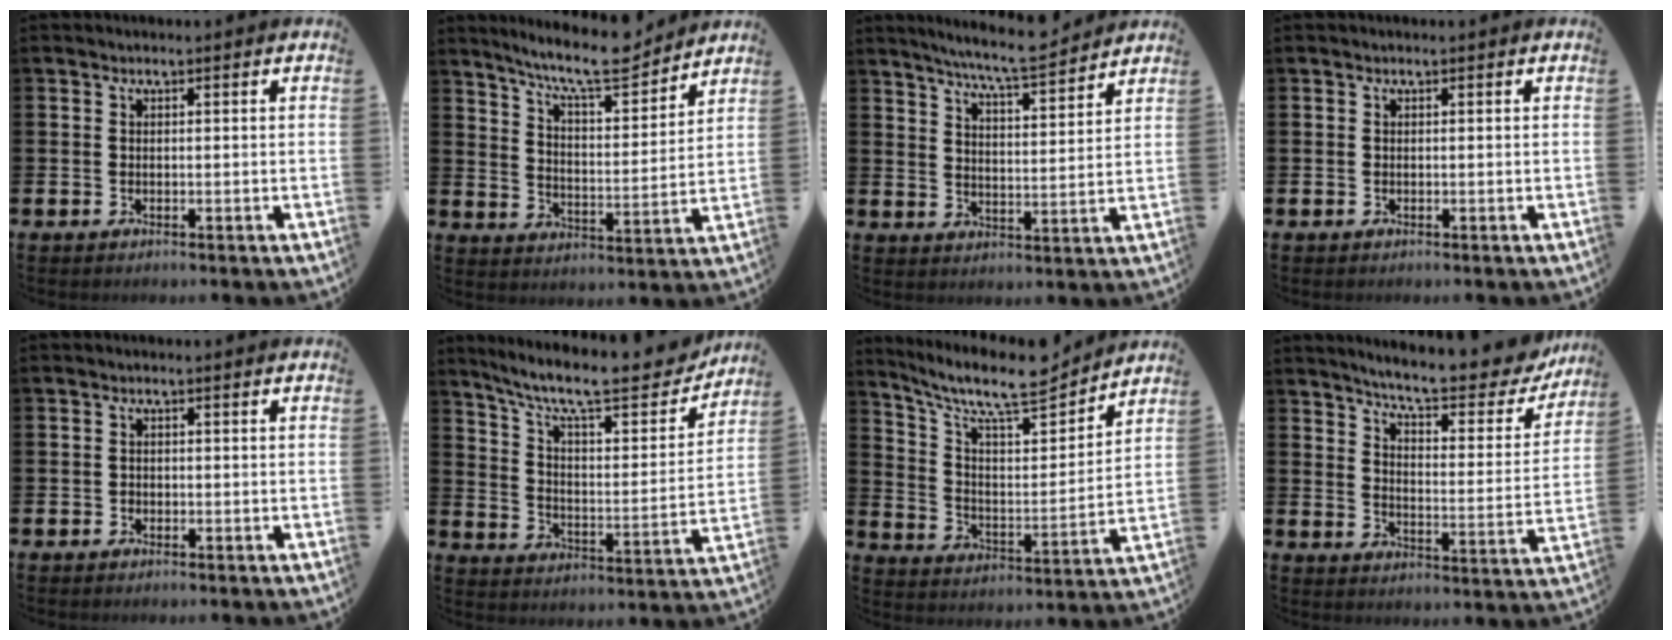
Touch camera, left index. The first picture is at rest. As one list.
[{"total": 9.9, "force": [8.8, 1.5, 4.2], "torque": [-0.099, -0.053, 0.154]}, {"total": 7.5, "force": [7.2, -0.2, 2.4], "torque": [-0.065, -0.042, 0.127]}, {"total": 0.0}, {"total": 0.8, "force": [-0.4, 0.7, 0.1], "torque": [0.001, 0.003, -0.010]}, {"total": 11.1, "force": [9.5, 2.4, 5.3], "torque": [-0.125, -0.066, 0.157]}, {"total": 10.8, "force": [9.2, 2.6, 5.1], "torque": [-0.123, -0.060, 0.156]}, {"total": 7.6, "force": [6.9, 0.9, 2.8], "torque": [-0.071, -0.055, 0.112]}]